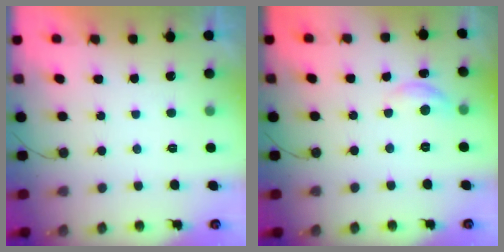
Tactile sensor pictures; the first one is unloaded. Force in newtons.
{"total": 6.5, "press": 6.4, "slide": 0.5}